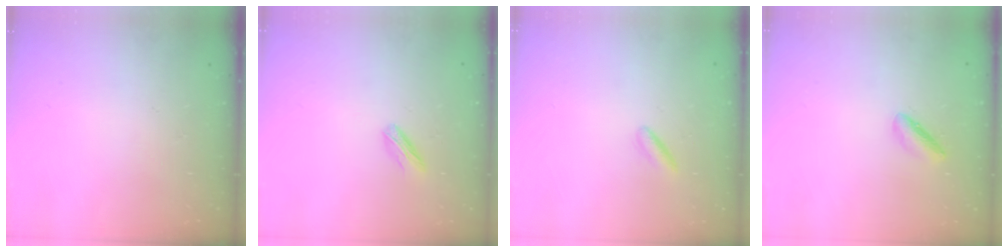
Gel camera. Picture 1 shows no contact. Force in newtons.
{"total": 3.0, "press": 2.9, "slide": 0.8}
{"total": 1.2, "press": 1.1, "slide": 0.5}
{"total": 2.3, "press": 2.2, "slide": 0.4}